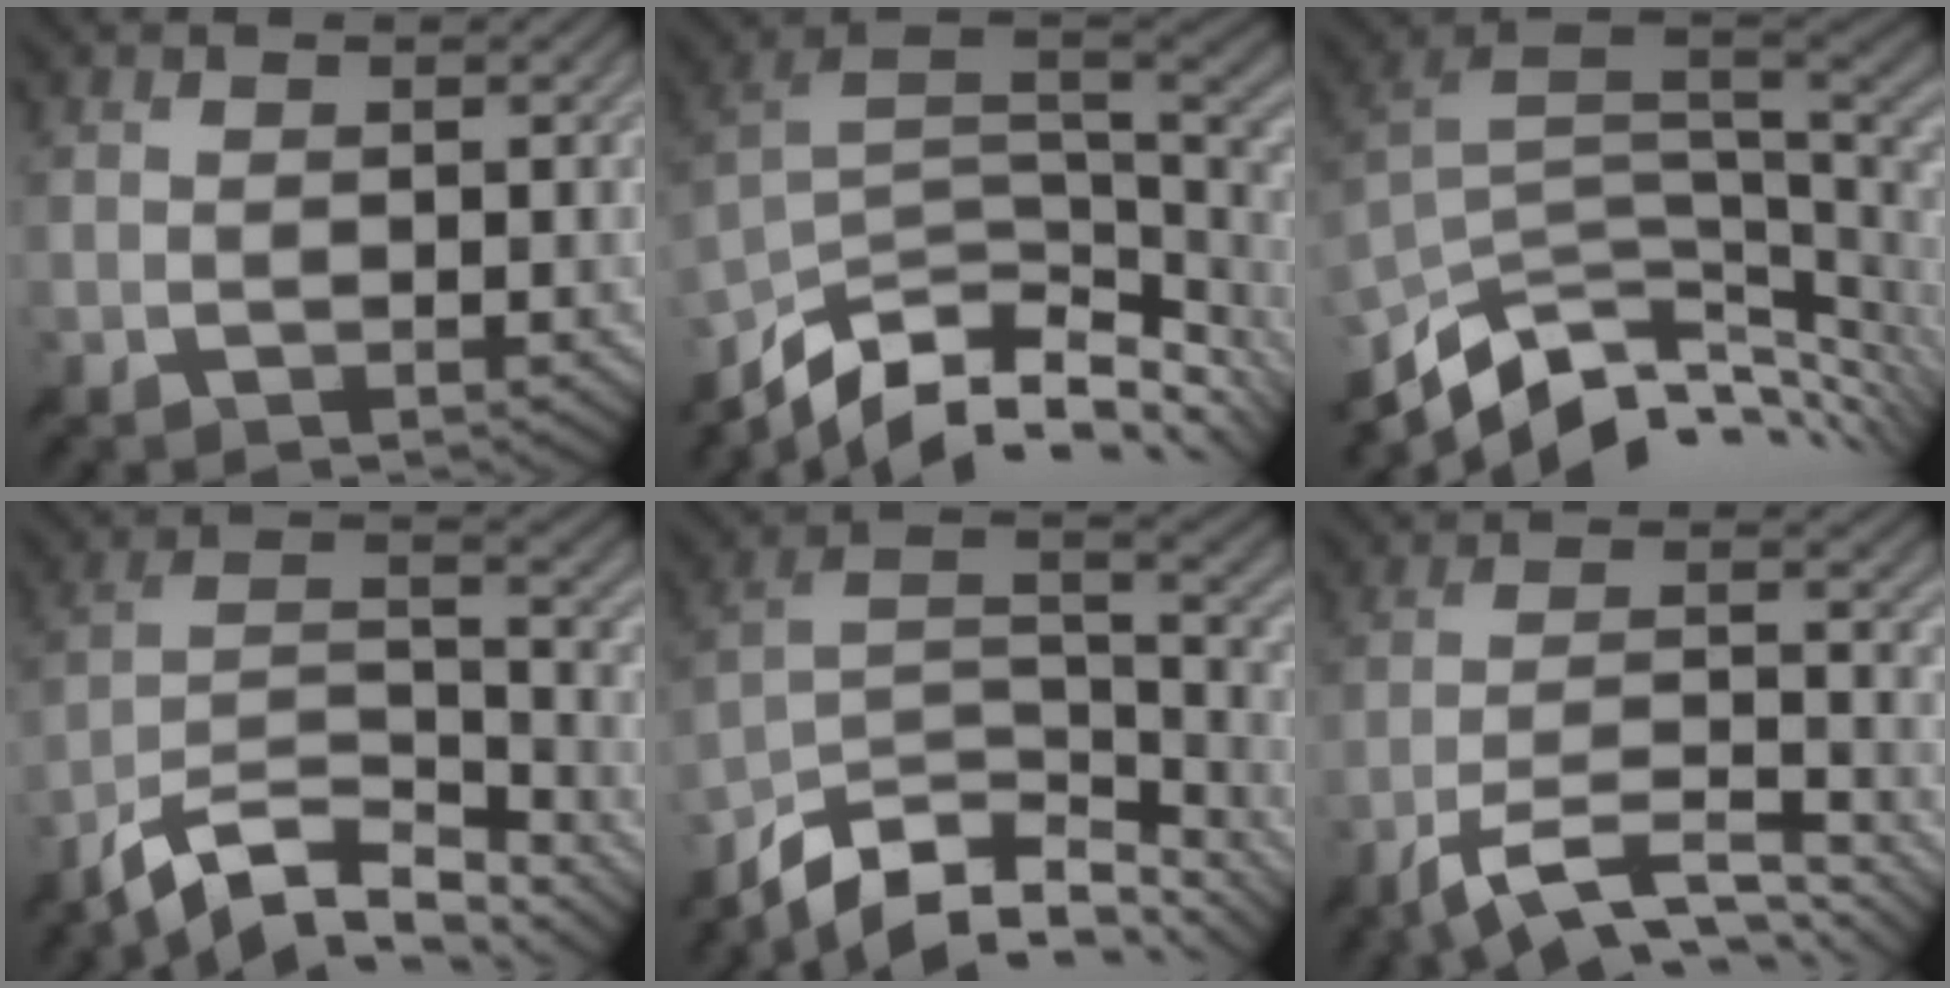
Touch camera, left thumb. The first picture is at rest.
{"total": 14.8, "force": [-8.1, 7.1, 10.2], "torque": [-0.224, -0.035, -0.124]}
{"total": 12.2, "force": [-4.4, 5.9, 9.7], "torque": [-0.208, -0.027, -0.063]}
{"total": 11.6, "force": [-9.1, 3.4, 6.3], "torque": [-0.125, 0.001, -0.174]}
{"total": 12.9, "force": [-9.4, 5.7, 6.6], "torque": [-0.150, -0.009, -0.158]}
{"total": 11.1, "force": [-8.1, 2.6, 7.1], "torque": [-0.134, 0.001, -0.144]}